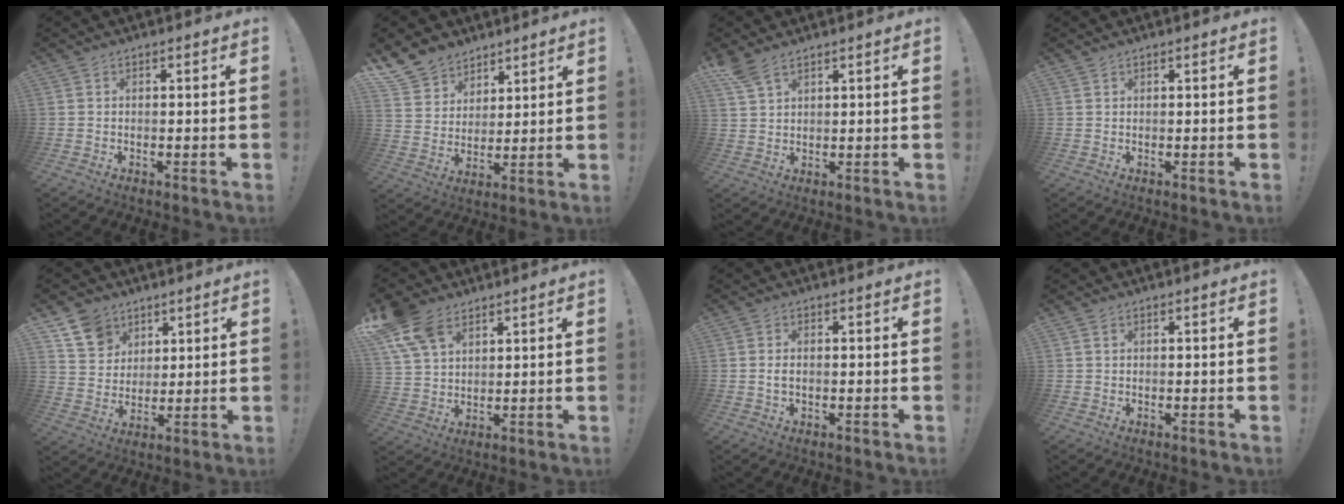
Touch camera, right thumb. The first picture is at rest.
{"total": 10.2, "force": [7.6, 6.7, 1.4], "torque": [-0.035, -0.062, 0.153]}
{"total": 5.7, "force": [4.2, 2.4, 3.1], "torque": [-0.057, -0.019, 0.082]}
{"total": 0.6, "force": [0.6, 0.1, 0.2], "torque": [0.000, -0.002, 0.011]}
{"total": 10.5, "force": [6.6, 7.9, 2.3], "torque": [-0.041, -0.041, 0.132]}
{"total": 11.9, "force": [7.3, 7.4, 5.9], "torque": [-0.115, -0.031, 0.144]}
{"total": 1.8, "force": [0.0, 1.0, 1.5], "torque": [-0.022, 0.000, -0.001]}
{"total": 0.7, "force": [0.4, 0.4, 0.4], "torque": [-0.006, 0.000, 0.007]}